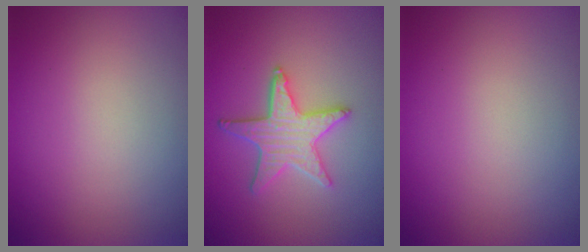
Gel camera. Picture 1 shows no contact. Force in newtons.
{"total": 4.2, "press": 3.8, "slide": 1.7}
{"total": 0.0}